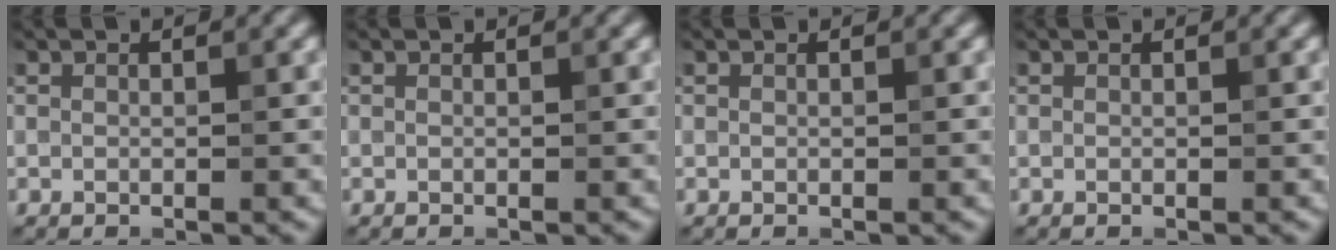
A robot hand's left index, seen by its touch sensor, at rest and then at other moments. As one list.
[{"total": 0.0}, {"total": 0.0}, {"total": 0.0}]